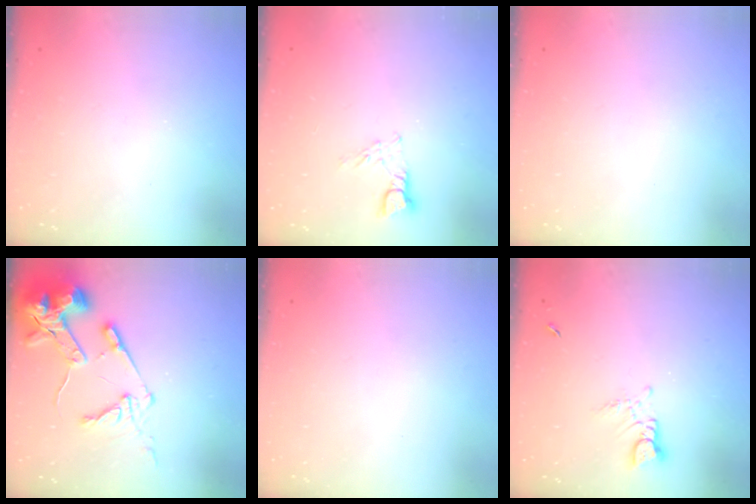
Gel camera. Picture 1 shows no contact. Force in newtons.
{"total": 3.8, "press": 3.8, "slide": 0.4}
{"total": 0.0}
{"total": 14.5, "press": 14.3, "slide": 1.9}
{"total": 0.0}
{"total": 2.7, "press": 2.7, "slide": 0.3}